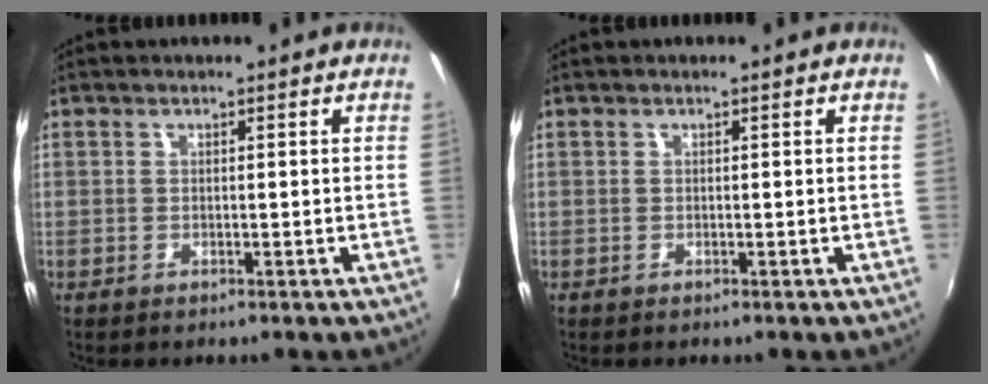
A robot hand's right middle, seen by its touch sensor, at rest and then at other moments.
{"total": 0.0}